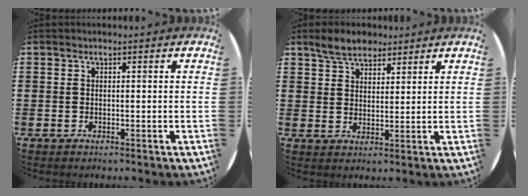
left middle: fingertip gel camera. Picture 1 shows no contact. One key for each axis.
{"total": 4.4, "fx": 3.7, "fy": 2.1, "fz": 1.1, "tx": -0.024, "ty": -0.001, "tz": 0.070}